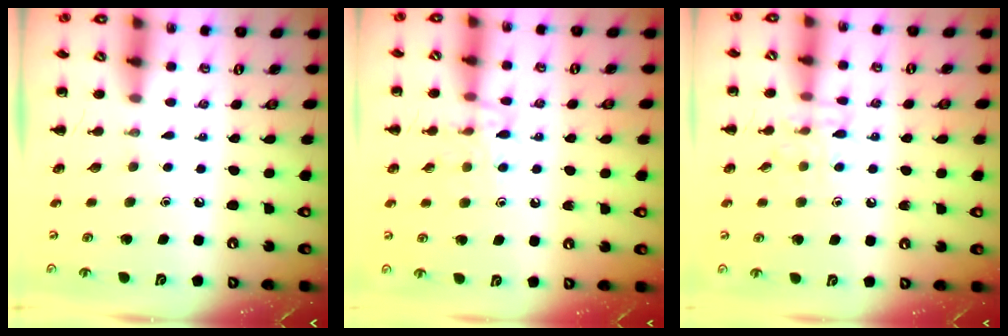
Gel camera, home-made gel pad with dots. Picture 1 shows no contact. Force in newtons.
{"total": 9.8, "press": 9.8, "slide": 0.9}
{"total": 7.5, "press": 7.4, "slide": 1.2}